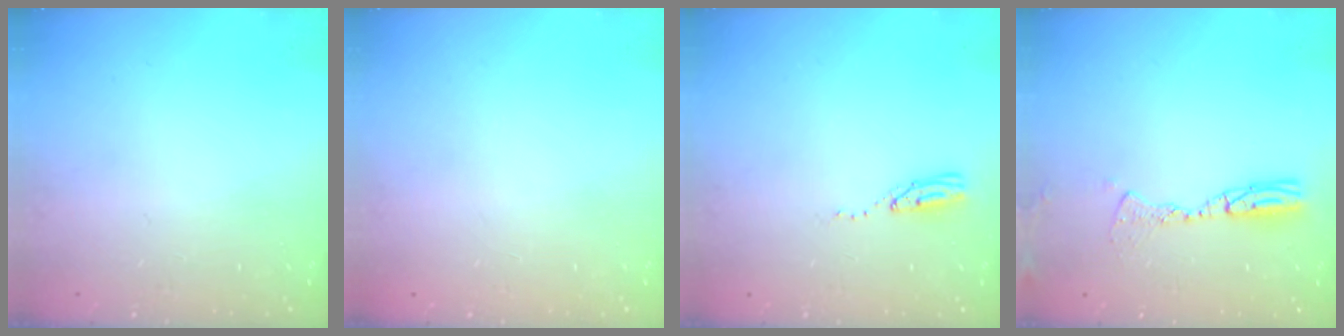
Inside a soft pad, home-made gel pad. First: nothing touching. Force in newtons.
{"total": 0.0}
{"total": 3.8, "press": 3.8, "slide": 0.3}
{"total": 9.2, "press": 8.9, "slide": 2.5}